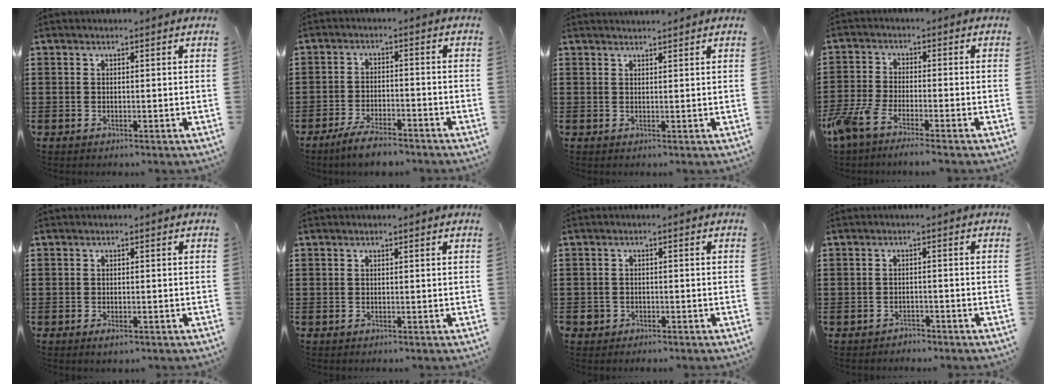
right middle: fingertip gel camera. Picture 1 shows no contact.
{"total": 4.6, "force": [-4.1, 0.5, 2.1], "torque": [-0.041, -0.002, -0.078]}
{"total": 1.2, "force": [1.2, -0.1, 0.0], "torque": [-0.001, 0.001, 0.023]}
{"total": 4.7, "force": [-3.8, 0.5, 2.8], "torque": [-0.089, -0.018, -0.081]}
{"total": 1.0, "force": [-0.8, 0.3, 0.5], "torque": [-0.014, -0.005, -0.013]}
{"total": 0.0}
{"total": 1.3, "force": [-0.9, 0.9, 0.0], "torque": [-0.004, 0.003, -0.023]}
{"total": 1.6, "force": [-1.6, 0.2, -0.2], "torque": [-0.005, 0.000, -0.035]}